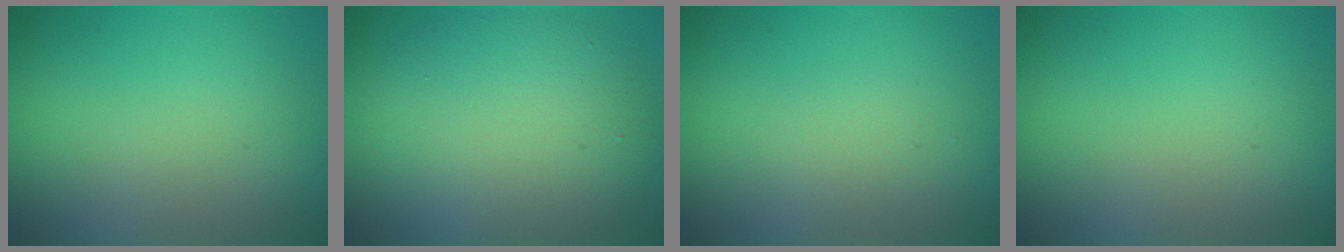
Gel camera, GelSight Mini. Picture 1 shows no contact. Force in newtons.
{"total": 8.8, "press": 8.8, "slide": 0.7}
{"total": 1.2, "press": 1.2, "slide": 0.1}
{"total": 0.0}